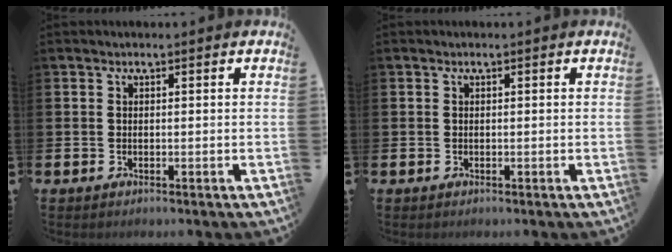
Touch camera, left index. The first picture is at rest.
{"total": 0.0}